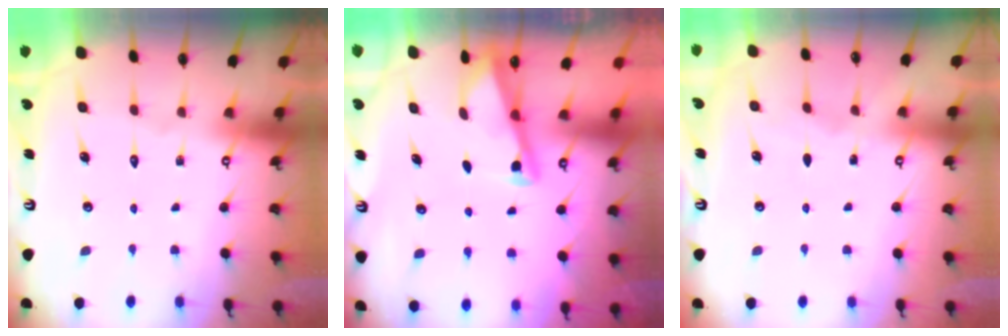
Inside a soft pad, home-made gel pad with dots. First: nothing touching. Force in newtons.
{"total": 2.8, "press": 2.8, "slide": 0.4}
{"total": 2.3, "press": 2.3, "slide": 0.3}